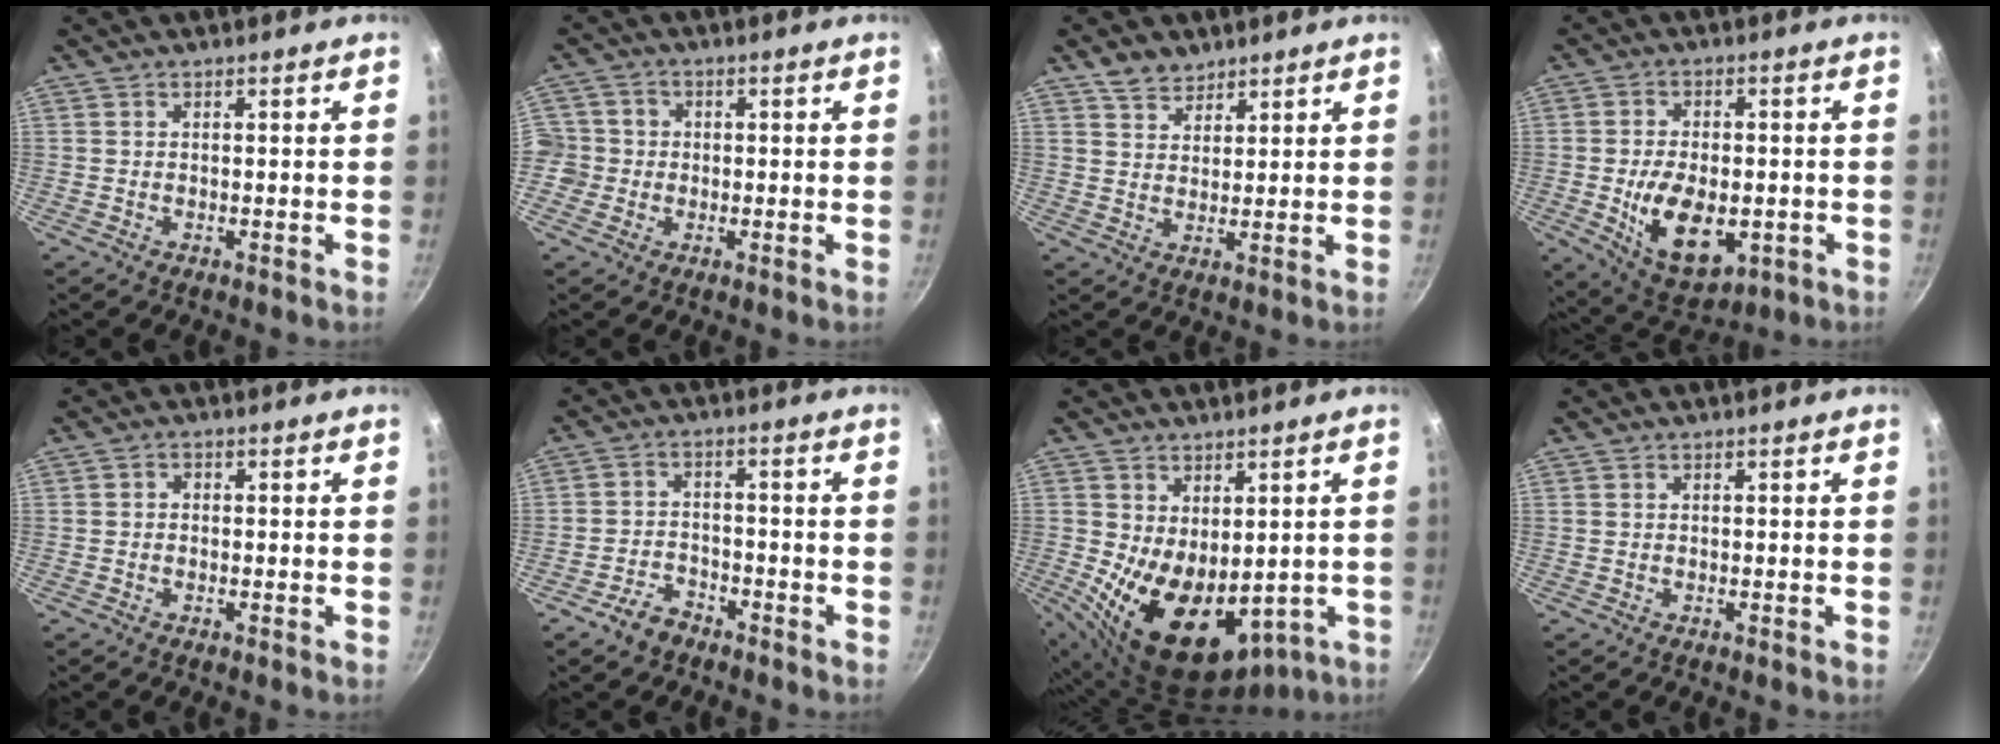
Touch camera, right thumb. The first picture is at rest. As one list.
[{"total": 5.4, "force": [-0.7, 5.2, 1.3], "torque": [-0.001, 0.010, -0.021]}, {"total": 5.0, "force": [3.8, 3.0, 1.4], "torque": [-0.007, -0.014, 0.070]}, {"total": 13.9, "force": [-3.0, 8.0, 11.0], "torque": [-0.163, -0.003, -0.034]}, {"total": 1.0, "force": [-0.2, 0.9, 0.4], "torque": [-0.005, 0.003, -0.004]}, {"total": 5.1, "force": [-3.7, 3.0, 1.9], "torque": [-0.026, 0.038, -0.066]}, {"total": 17.1, "force": [-1.5, 10.7, 13.2], "torque": [-0.202, -0.026, 0.007]}, {"total": 0.0}]